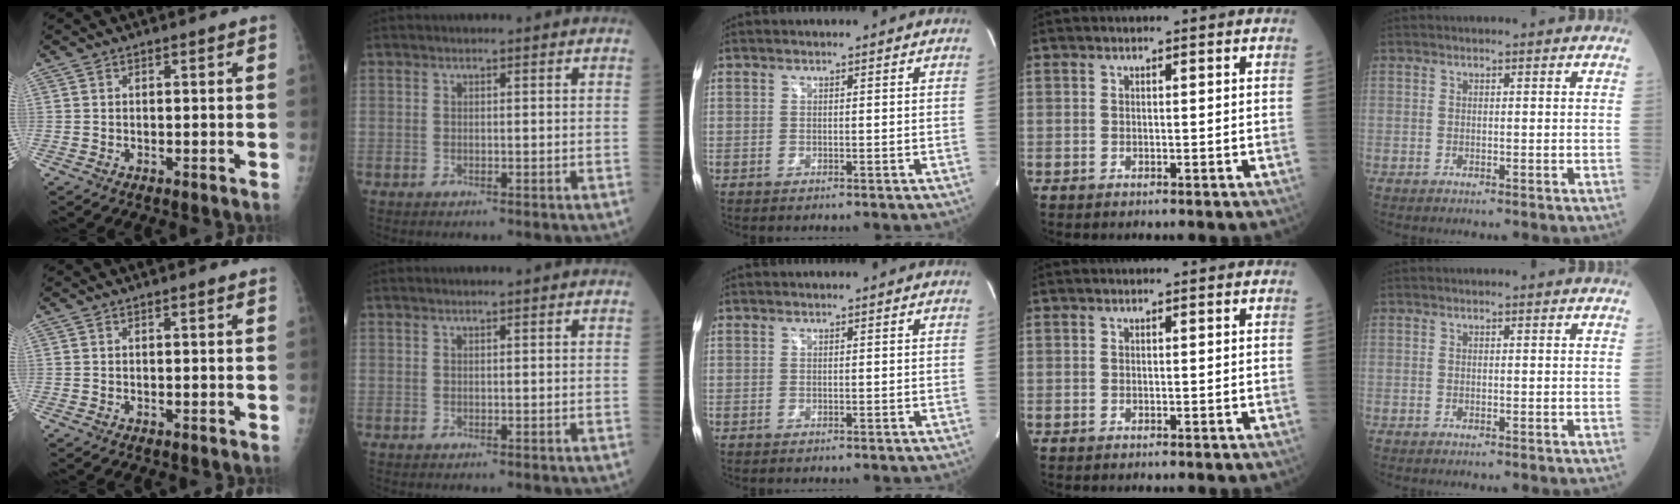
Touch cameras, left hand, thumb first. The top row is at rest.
{"thumb": {"total": 0.7, "force": [0.5, 0.0, 0.5], "torque": [-0.006, 0.000, 0.008]}}